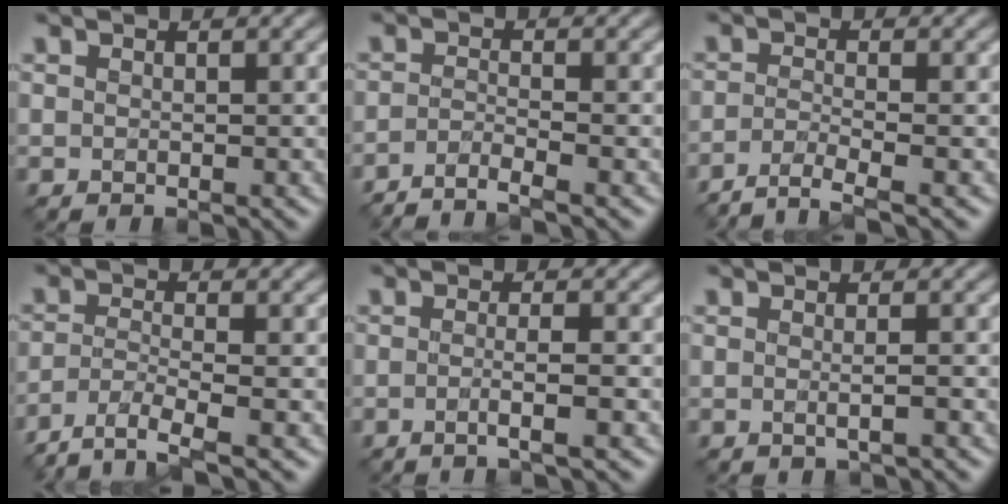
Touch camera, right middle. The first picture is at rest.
{"total": 2.6, "force": [-2.0, 0.3, 1.5], "torque": [-0.018, -0.004, -0.054]}
{"total": 3.1, "force": [-2.3, 0.5, 2.0], "torque": [-0.032, -0.005, -0.058]}
{"total": 4.0, "force": [-3.1, 0.8, 2.4], "torque": [-0.046, -0.008, -0.067]}
{"total": 2.2, "force": [-0.7, 0.5, 2.0], "torque": [-0.026, -0.002, -0.017]}
{"total": 1.4, "force": [-0.3, 0.3, 1.3], "torque": [-0.021, -0.005, -0.007]}